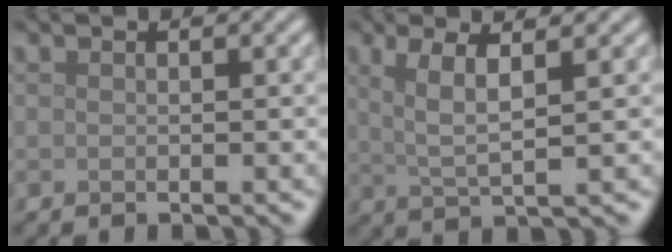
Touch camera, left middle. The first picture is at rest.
{"total": 3.9, "force": [1.4, 0.8, 3.5], "torque": [-0.072, 0.000, 0.029]}